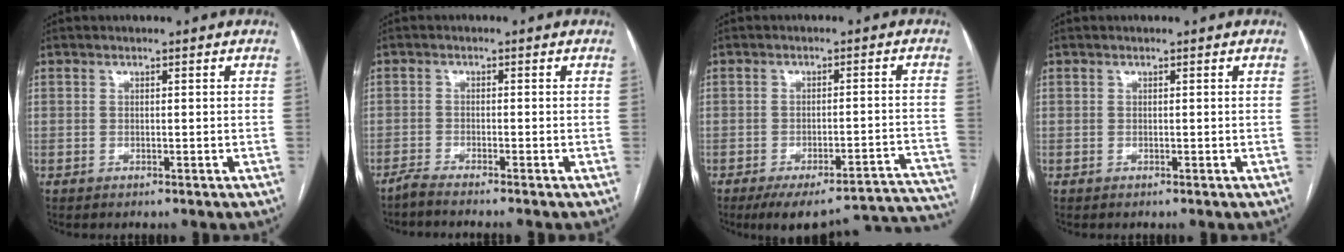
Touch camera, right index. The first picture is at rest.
{"total": 3.1, "force": [-2.7, -0.8, 1.2], "torque": [-0.019, -0.002, -0.046]}
{"total": 21.6, "force": [-20.5, 2.1, 6.5], "torque": [-0.011, 0.005, -0.251]}
{"total": 0.0}